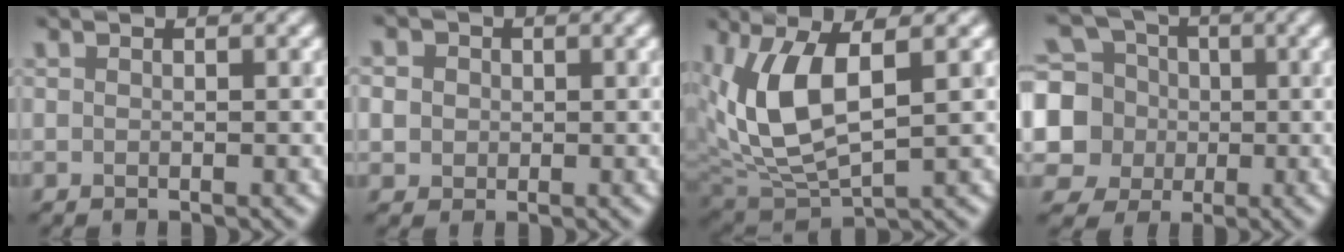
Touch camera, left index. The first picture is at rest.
{"total": 1.5, "force": [0.0, 1.5, -0.1], "torque": [-0.014, 0.017, 0.014]}
{"total": 6.2, "force": [1.1, 2.5, 5.6], "torque": [-0.151, -0.004, 0.048]}
{"total": 5.9, "force": [-1.1, 5.7, 1.1], "torque": [-0.040, 0.007, -0.023]}